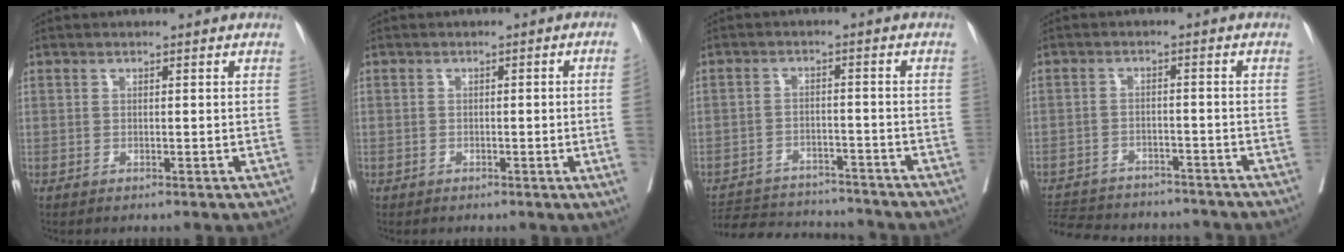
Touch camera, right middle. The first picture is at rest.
{"total": 2.8, "force": [-0.6, -0.4, 2.7], "torque": [-0.036, 0.004, -0.007]}
{"total": 13.2, "force": [-12.5, 3.1, 2.9], "torque": [-0.052, 0.009, -0.176]}
{"total": 16.0, "force": [-14.4, 5.0, 4.8], "torque": [-0.123, -0.002, -0.196]}